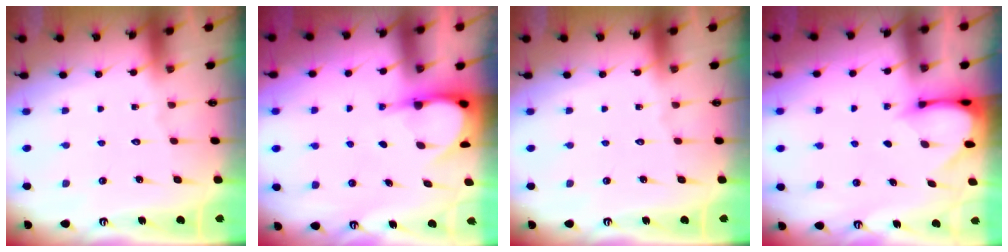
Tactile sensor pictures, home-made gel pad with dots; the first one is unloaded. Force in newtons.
{"total": 4.8, "press": 4.8, "slide": 0.3}
{"total": 0.0}
{"total": 2.9, "press": 2.9, "slide": 0.3}